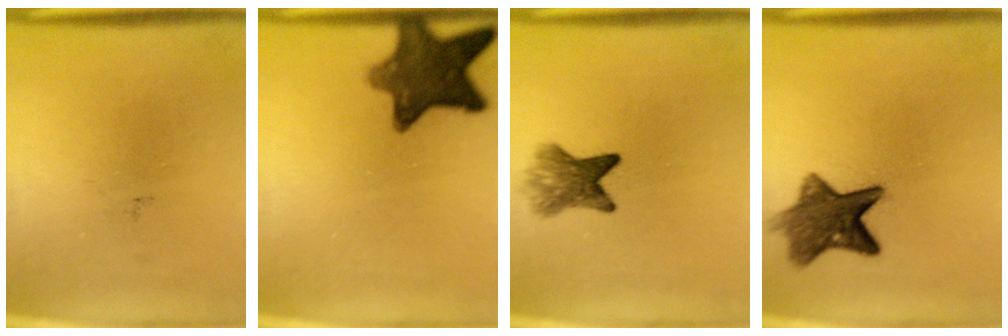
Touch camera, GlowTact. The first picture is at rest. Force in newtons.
{"total": 10.5}
{"total": 5.0}
{"total": 8.1}